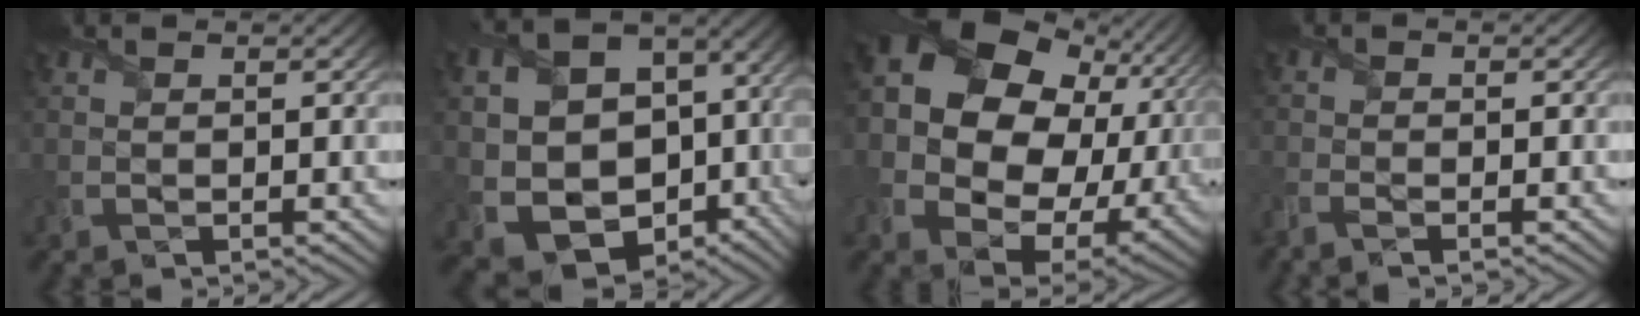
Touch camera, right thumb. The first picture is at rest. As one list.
[{"total": 15.7, "force": [-1.3, 12.4, 9.5], "torque": [-0.193, -0.032, 0.011]}, {"total": 17.9, "force": [1.1, 13.3, 11.9], "torque": [-0.246, -0.021, 0.048]}, {"total": 2.5, "force": [-1.9, 0.5, 1.6], "torque": [-0.048, -0.003, -0.041]}]